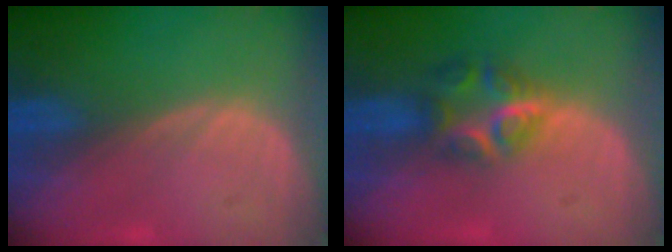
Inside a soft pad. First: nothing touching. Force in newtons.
{"total": 6.1, "press": 5.5, "slide": 2.6}